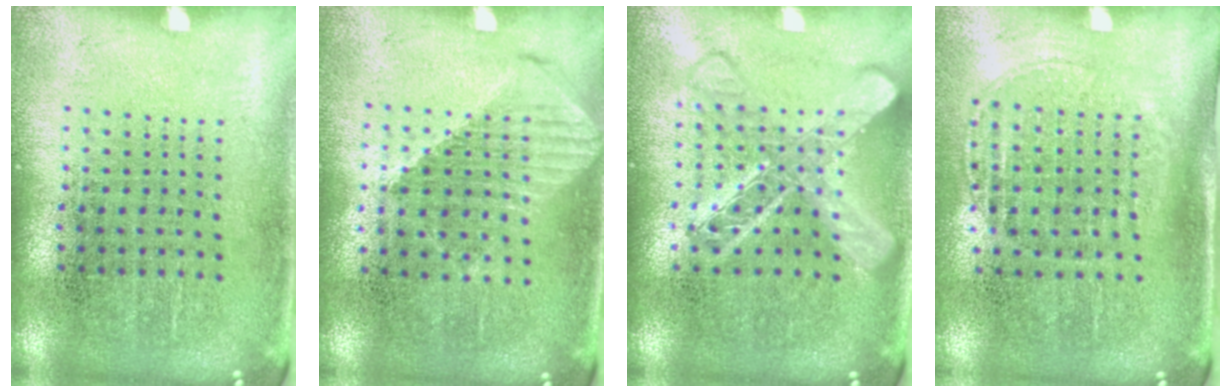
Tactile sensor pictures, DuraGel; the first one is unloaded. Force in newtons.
{"total": 1.2, "press": 1.1, "slide": 0.5}
{"total": 3.2, "press": 3.1, "slide": 0.4}
{"total": 1.4, "press": 1.2, "slide": 0.8}